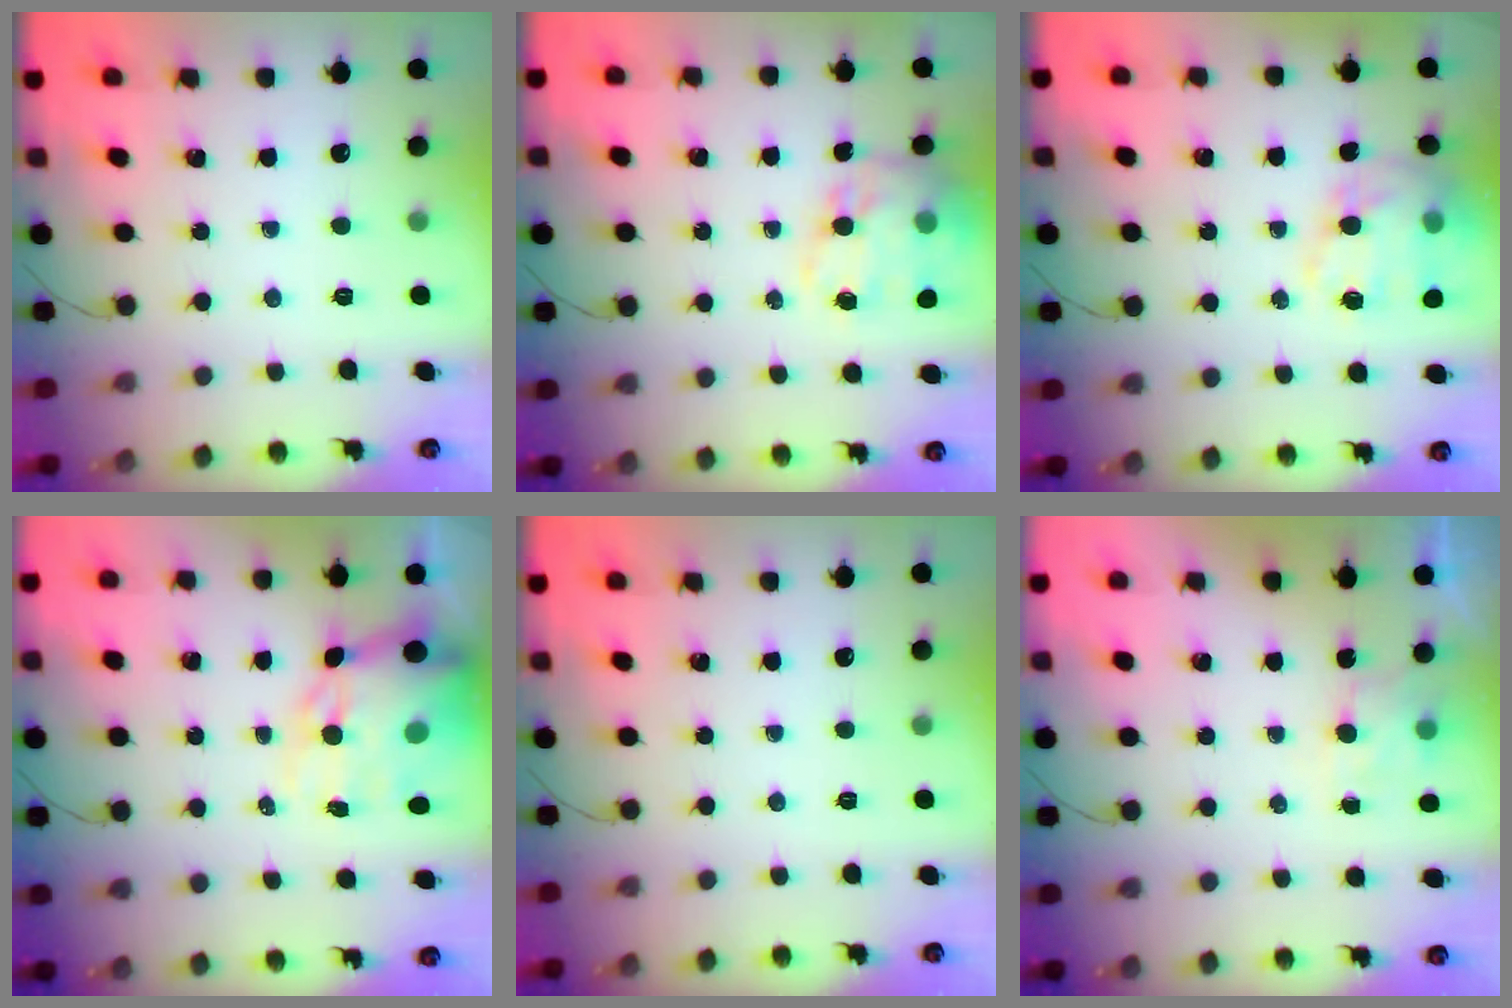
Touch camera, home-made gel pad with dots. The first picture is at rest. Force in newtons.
{"total": 16.8, "press": 16.4, "slide": 3.8}
{"total": 18.1, "press": 17.7, "slide": 3.9}
{"total": 16.2, "press": 15.6, "slide": 4.2}
{"total": 0.0}
{"total": 5.5, "press": 5.4, "slide": 1.2}